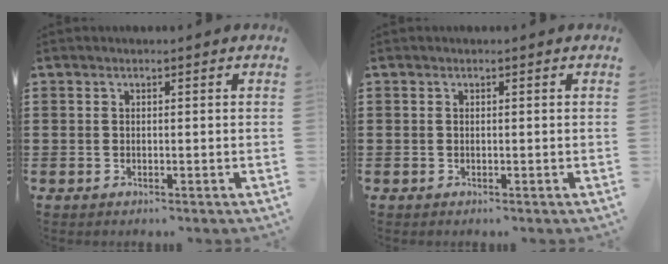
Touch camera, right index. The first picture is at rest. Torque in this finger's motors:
{"motor_torque": [0.40, 0.51, -0.36, -0.11]}